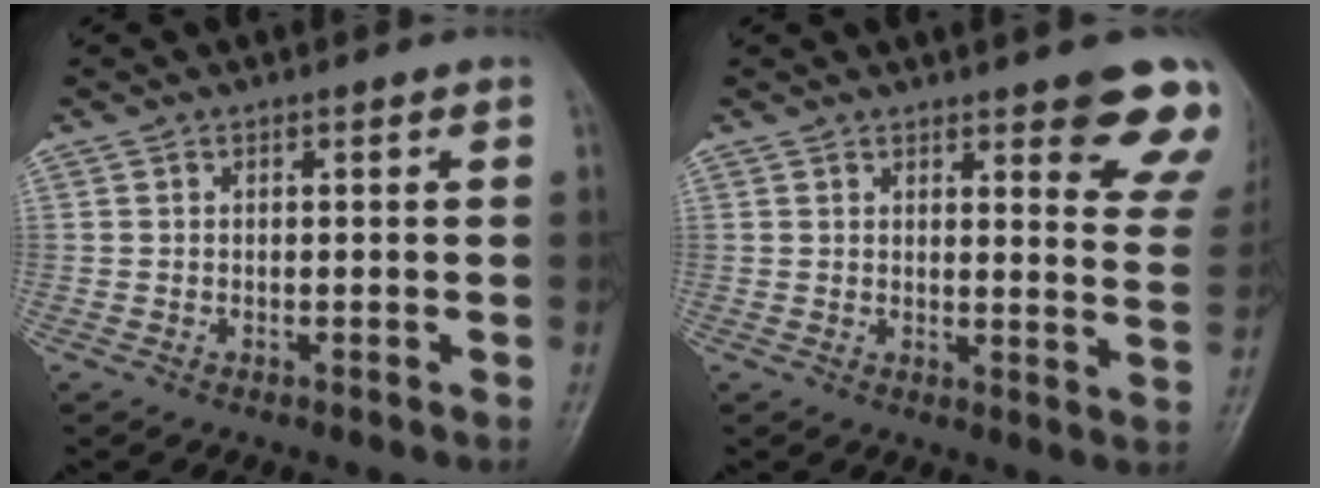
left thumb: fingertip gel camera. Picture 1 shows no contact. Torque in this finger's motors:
{"motor_torque": [2.45, 2.56, 1.32, -1.45, 0.27]}